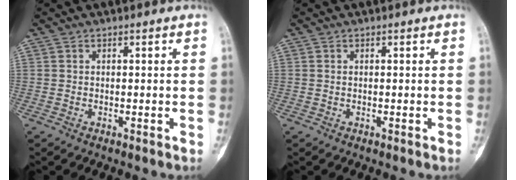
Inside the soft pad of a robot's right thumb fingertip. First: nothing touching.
{"total": 0.0}